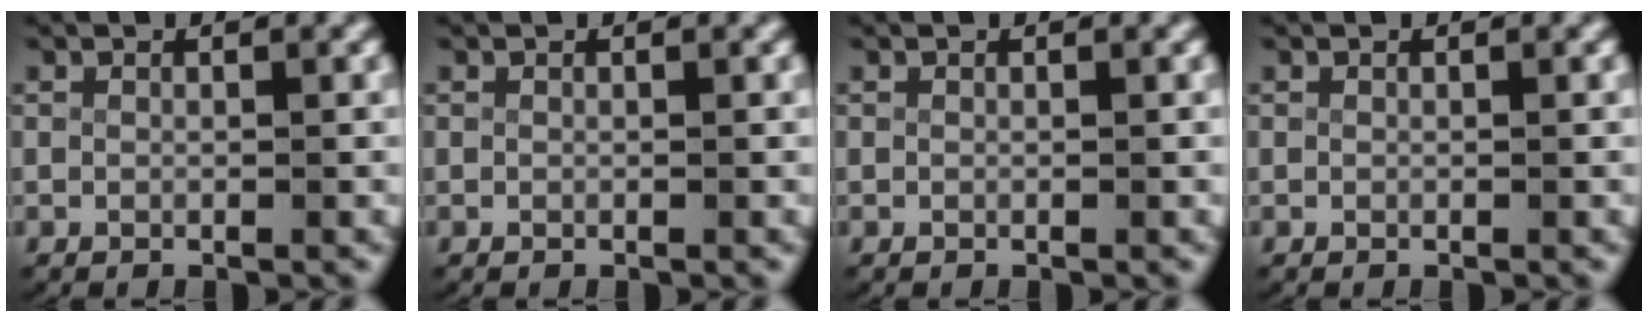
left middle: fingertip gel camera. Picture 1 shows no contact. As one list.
[{"total": 0.0}, {"total": 0.0}, {"total": 0.0}]